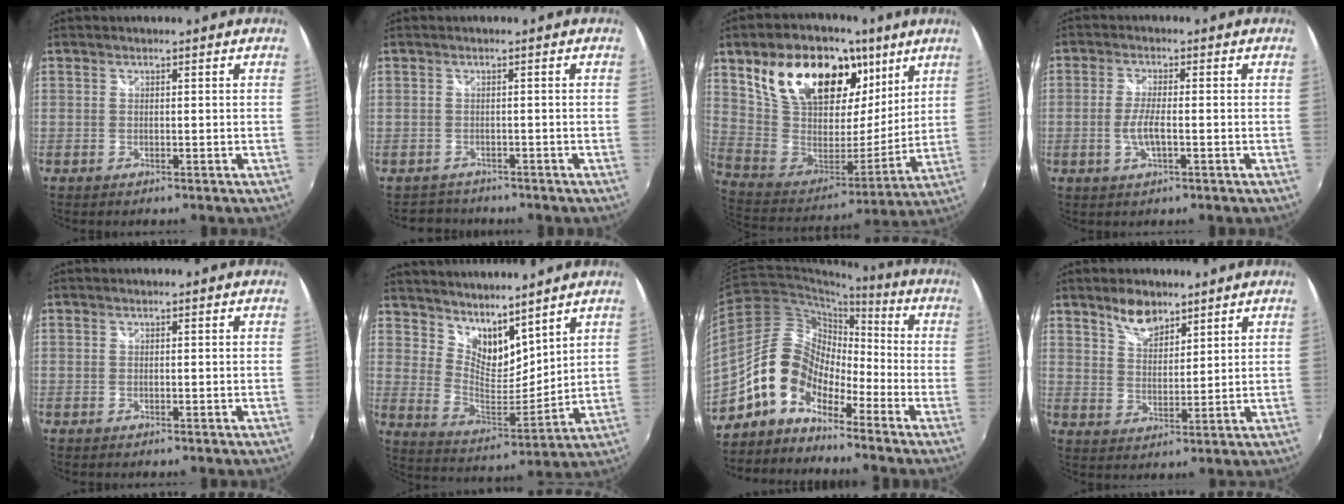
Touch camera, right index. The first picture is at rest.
{"total": 2.9, "force": [-2.4, 1.7, -0.3], "torque": [-0.005, 0.005, -0.040]}
{"total": 27.3, "force": [14.3, 15.8, 17.0], "torque": [-0.326, 0.049, 0.264]}
{"total": 4.2, "force": [-1.2, 0.9, 3.9], "torque": [-0.082, -0.004, -0.023]}
{"total": 0.0}
{"total": 11.8, "force": [9.7, 4.4, 5.2], "torque": [-0.089, -0.006, 0.184]}
{"total": 10.7, "force": [-7.0, 6.3, 5.0], "torque": [-0.089, 0.032, -0.148]}
{"total": 6.3, "force": [4.8, 2.8, 2.9], "torque": [-0.043, 0.003, 0.088]}